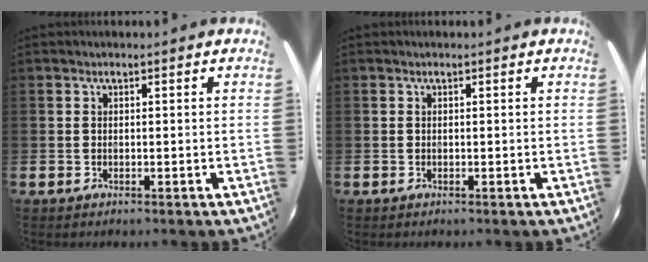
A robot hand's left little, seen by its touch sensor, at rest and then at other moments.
{"total": 0.0}